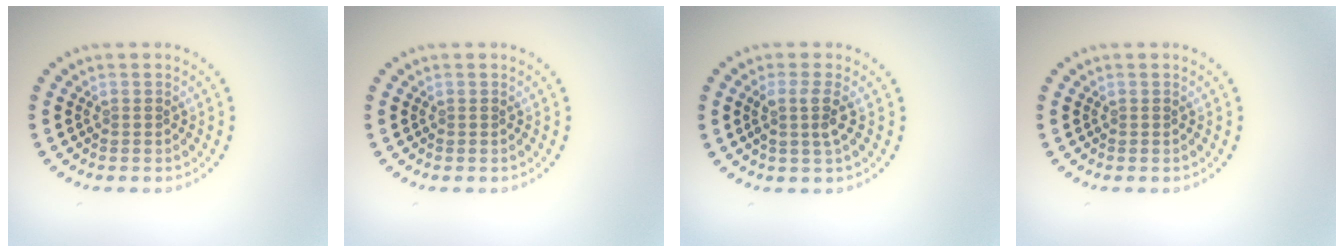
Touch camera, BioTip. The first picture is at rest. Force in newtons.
{"total": 0.0}
{"total": 2.2, "press": 1.8, "slide": 1.3}
{"total": 0.0}